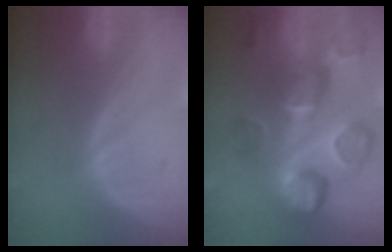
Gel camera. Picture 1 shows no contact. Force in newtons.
{"total": 12.4, "press": 11.1, "slide": 5.6}